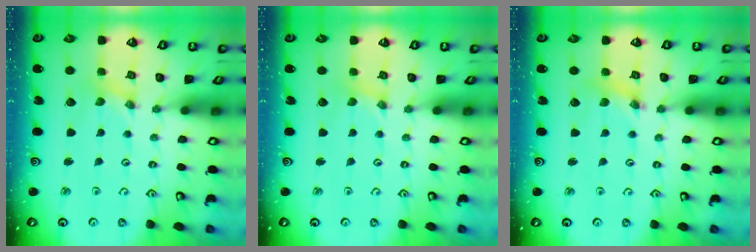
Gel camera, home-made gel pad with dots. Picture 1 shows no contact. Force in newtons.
{"total": 0.0}
{"total": 3.0, "press": 3.0, "slide": 0.3}